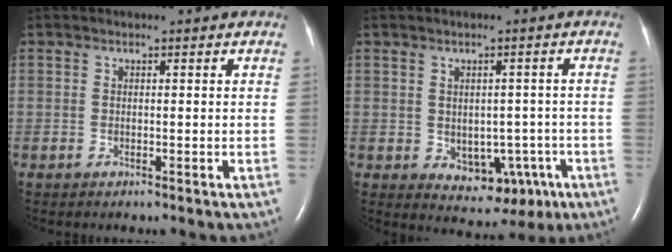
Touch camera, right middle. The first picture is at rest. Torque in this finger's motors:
{"motor_torque": [0.29, -0.36, 0.28, 0.03]}